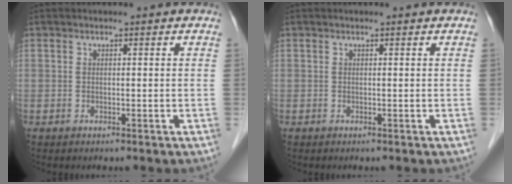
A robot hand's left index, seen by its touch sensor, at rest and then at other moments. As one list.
[{"total": 0.0}]